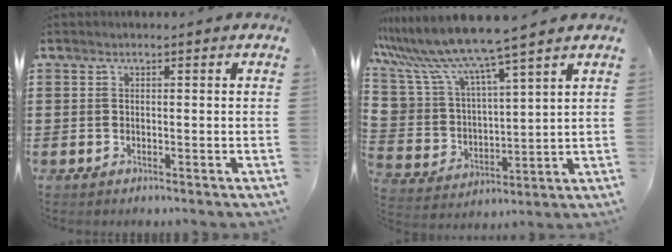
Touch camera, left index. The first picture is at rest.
{"total": 8.8, "force": [7.8, 1.0, 4.0], "torque": [-0.112, -0.048, 0.133]}